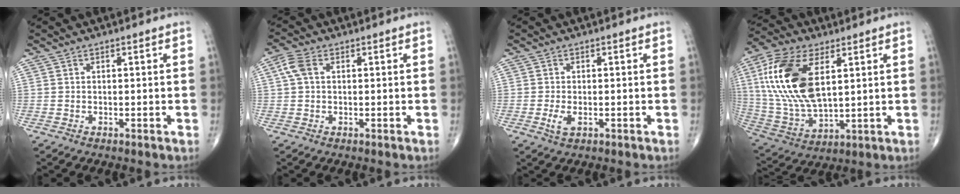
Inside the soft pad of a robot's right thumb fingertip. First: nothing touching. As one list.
[{"total": 3.7, "force": [0.9, 2.3, 2.8], "torque": [-0.071, 0.014, 0.015]}, {"total": 2.4, "force": [-0.6, 1.2, 2.0], "torque": [-0.042, -0.003, -0.012]}, {"total": 20.3, "force": [5.6, 10.4, 16.5], "torque": [-0.341, -0.016, 0.108]}]